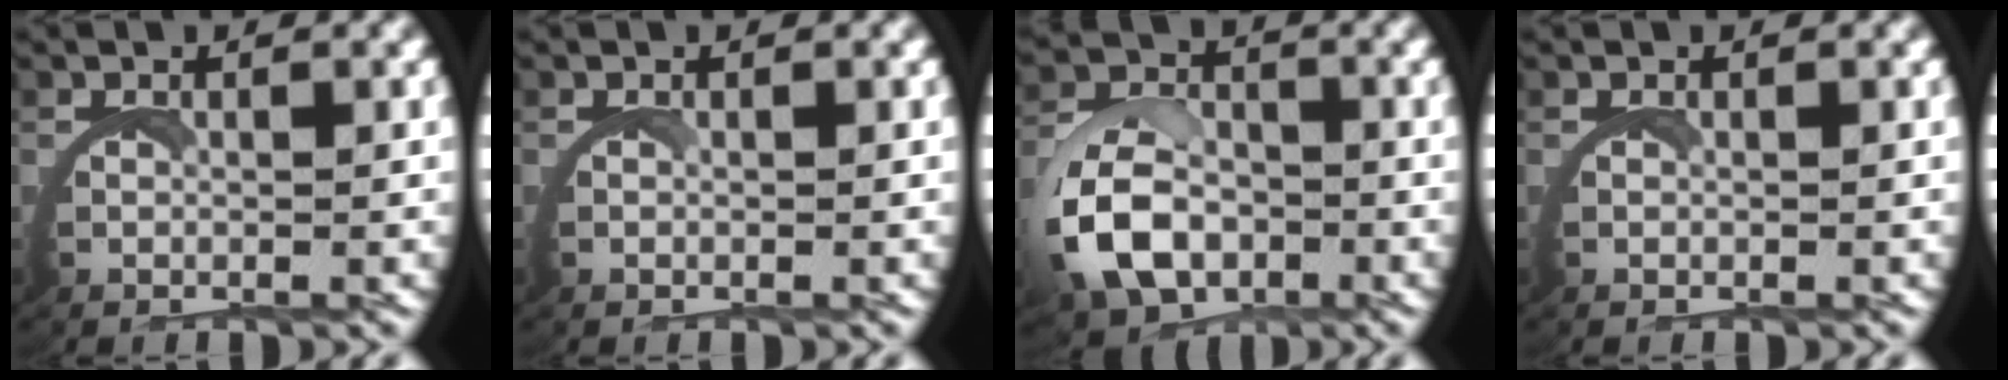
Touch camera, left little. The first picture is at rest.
{"total": 0.0}
{"total": 6.0, "force": [-1.2, 4.4, 3.8], "torque": [-0.081, -0.010, -0.021]}
{"total": 0.0}